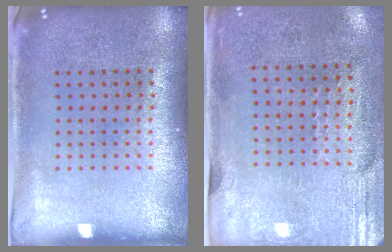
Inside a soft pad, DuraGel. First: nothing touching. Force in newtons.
{"total": 2.9, "press": 2.4, "slide": 1.6}